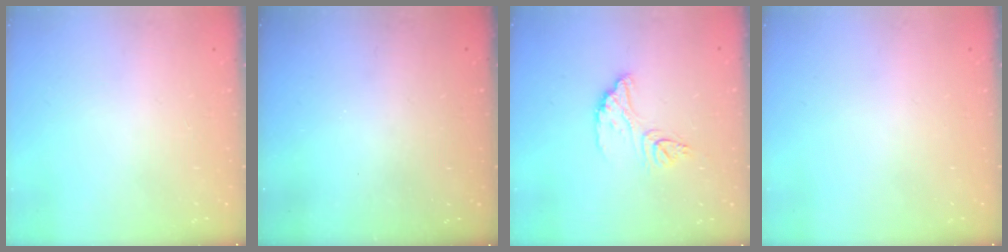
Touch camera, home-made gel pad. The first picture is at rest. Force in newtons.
{"total": 2.9, "press": 2.9, "slide": 0.2}
{"total": 11.2, "press": 11.2, "slide": 0.9}
{"total": 0.0}